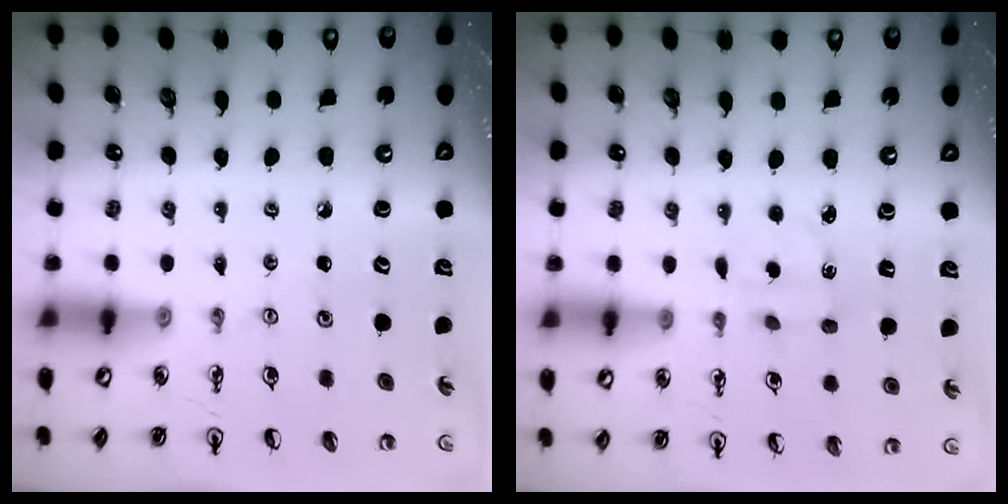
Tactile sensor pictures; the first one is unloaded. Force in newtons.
{"total": 1.9, "press": 1.9, "slide": 0.4}